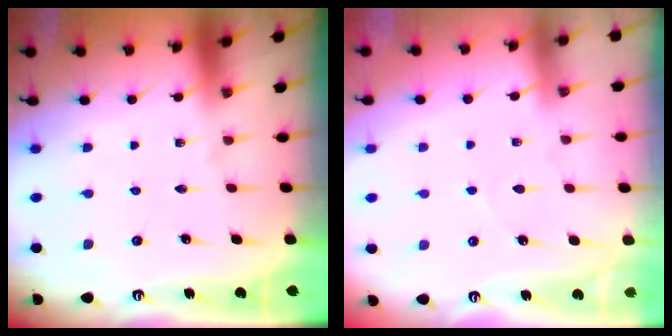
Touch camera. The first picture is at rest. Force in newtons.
{"total": 3.6, "press": 3.5, "slide": 0.4}